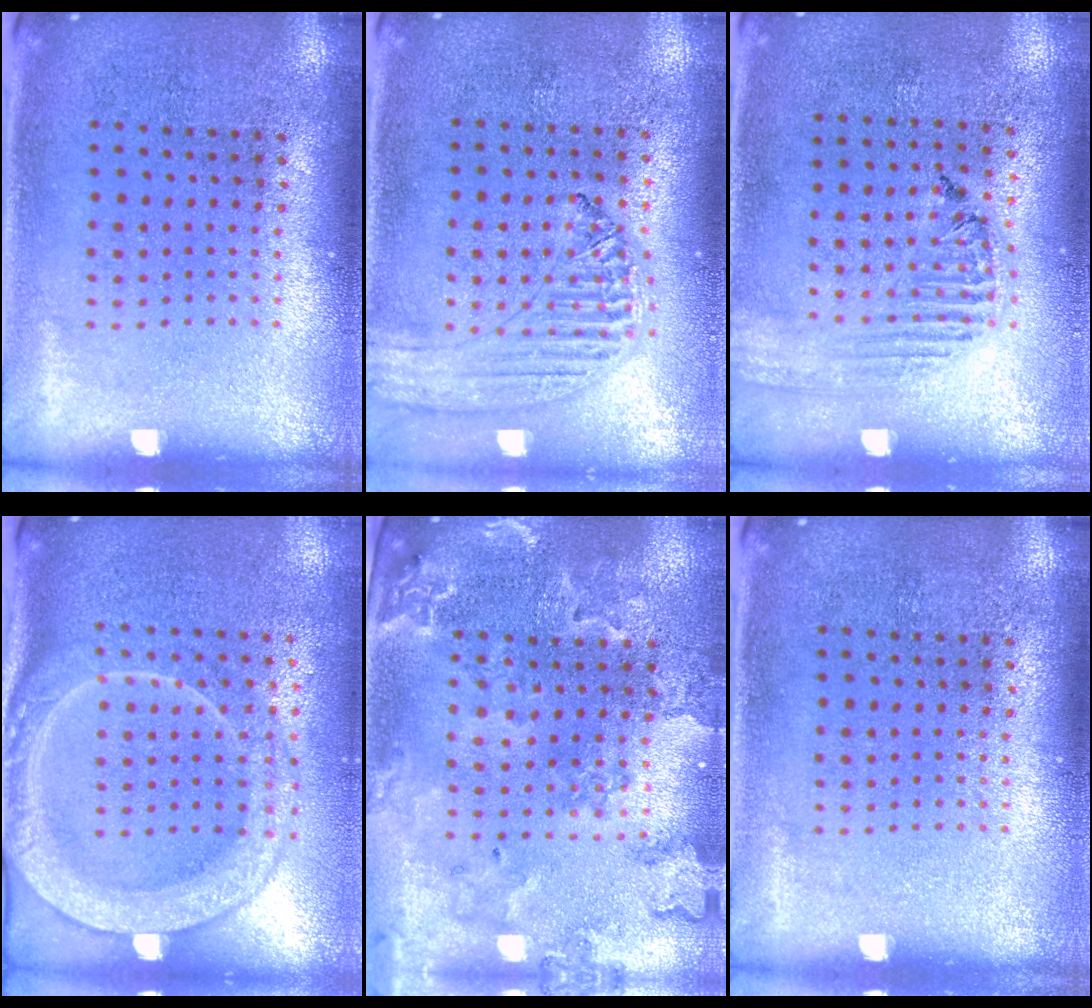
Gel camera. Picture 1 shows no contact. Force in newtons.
{"total": 1.3, "press": 1.3, "slide": 0.3}
{"total": 1.6, "press": 1.6, "slide": 0.3}
{"total": 2.4, "press": 2.2, "slide": 1.1}
{"total": 1.9, "press": 1.9, "slide": 0.2}
{"total": 0.0}